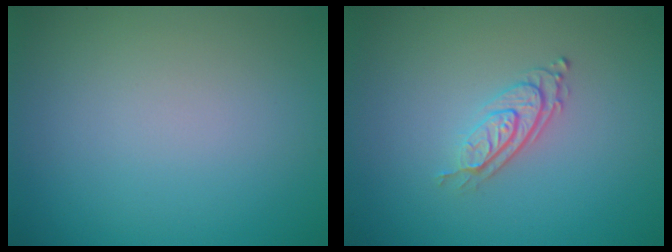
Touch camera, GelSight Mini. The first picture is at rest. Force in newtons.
{"total": 2.7, "press": 2.0, "slide": 1.9}